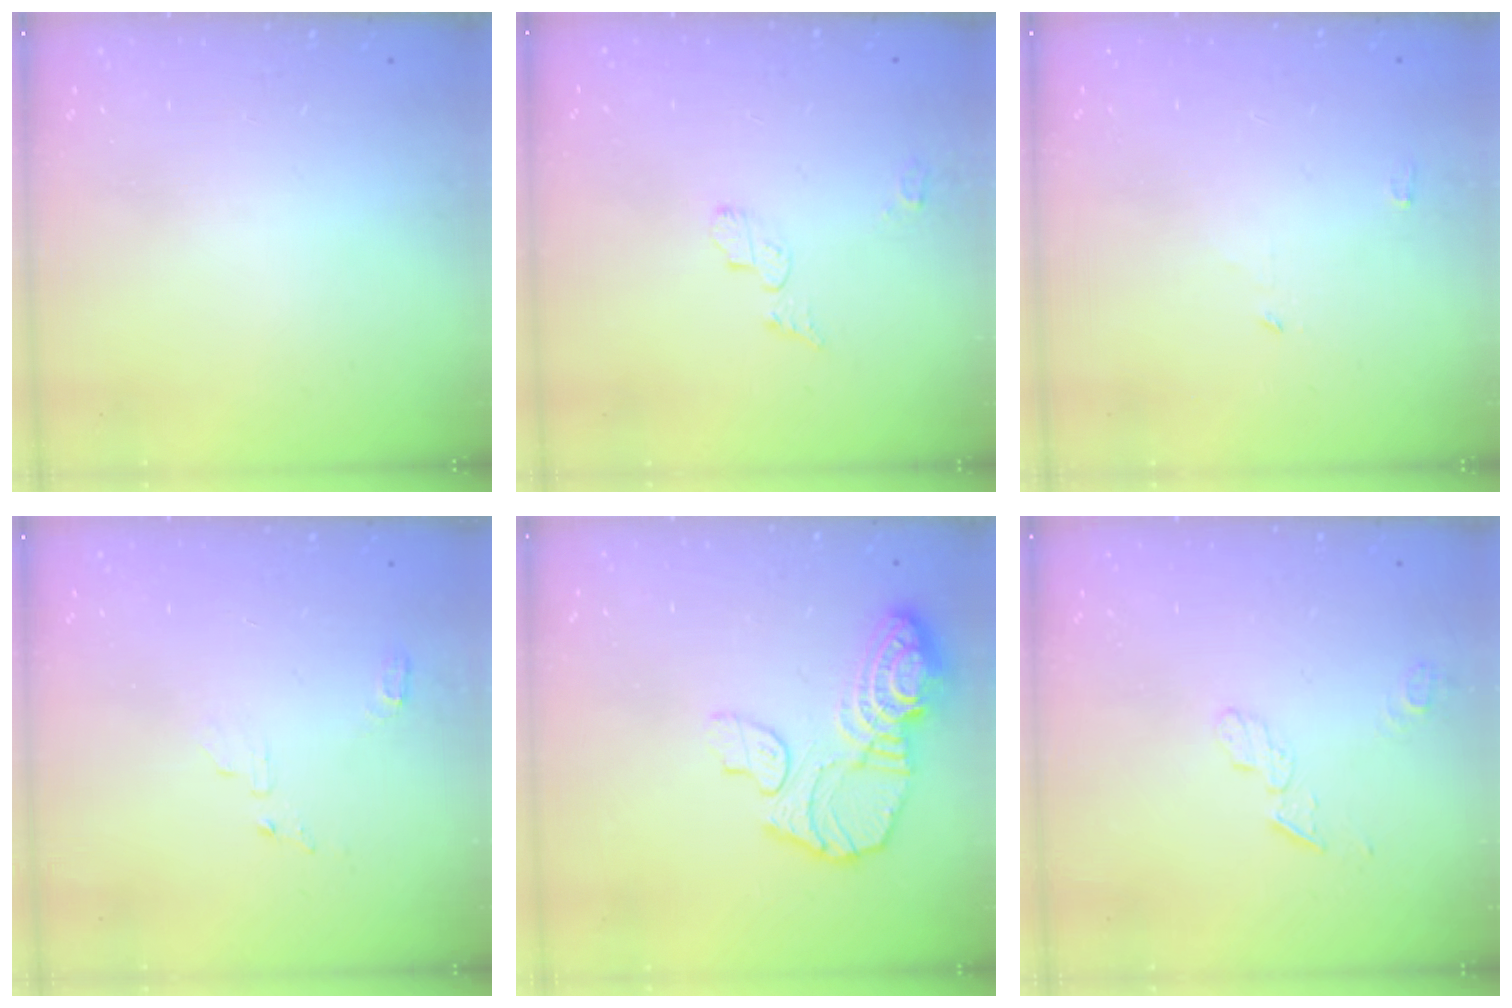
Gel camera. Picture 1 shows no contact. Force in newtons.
{"total": 4.8, "press": 4.8, "slide": 0.5}
{"total": 2.7, "press": 2.7, "slide": 0.3}
{"total": 5.6, "press": 5.6, "slide": 0.4}
{"total": 14.6, "press": 14.5, "slide": 1.7}
{"total": 4.9, "press": 4.8, "slide": 0.5}